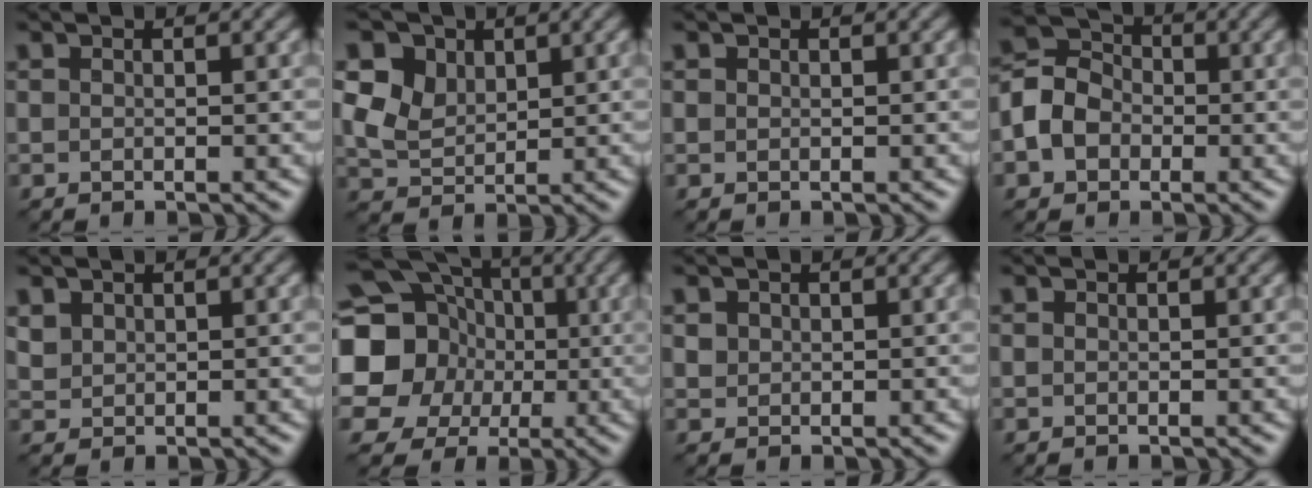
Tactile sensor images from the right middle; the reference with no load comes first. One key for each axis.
{"total": 8.9, "fx": 4.2, "fy": 6.5, "fz": 4.5, "tx": -0.114, "ty": 0.035, "tz": 0.060}
{"total": 0.0}
{"total": 4.9, "fx": -1.0, "fy": 4.0, "fz": 2.5, "tx": -0.048, "ty": 0.010, "tz": -0.025}
{"total": 1.1, "fx": 0.7, "fy": 0.8, "fz": 0.0, "tx": -0.003, "ty": -0.001, "tz": 0.019}
{"total": 19.4, "fx": 1.0, "fy": 18.2, "fz": 6.6, "tx": -0.173, "ty": 0.022, "tz": -0.031}
{"total": 0.6, "fx": 0.2, "fy": 0.5, "fz": -0.2, "tx": 0.006, "ty": -0.001, "tz": 0.005}
{"total": 0.0}